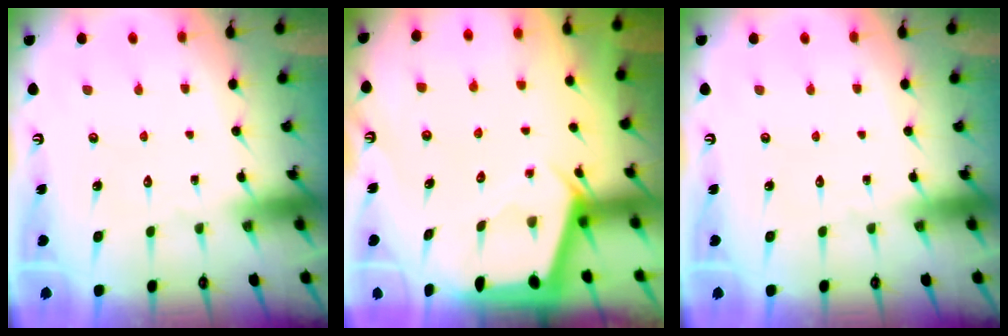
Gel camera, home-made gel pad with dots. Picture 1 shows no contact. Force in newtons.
{"total": 2.3, "press": 2.3, "slide": 0.3}
{"total": 0.0}